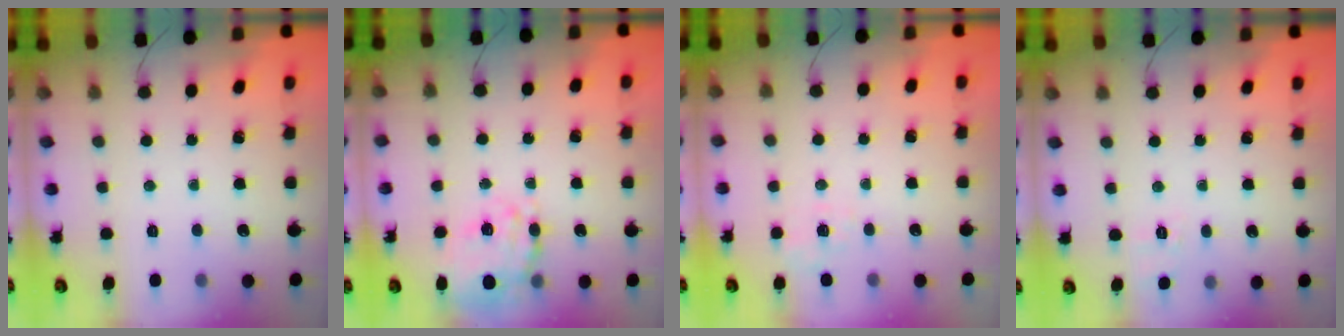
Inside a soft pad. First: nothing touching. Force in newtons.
{"total": 10.8, "press": 10.1, "slide": 3.9}
{"total": 2.5, "press": 1.8, "slide": 1.7}
{"total": 2.8, "press": 2.2, "slide": 1.8}